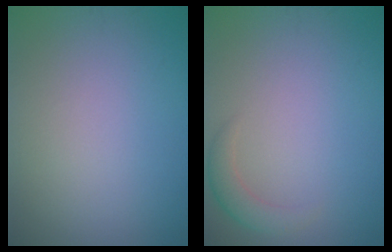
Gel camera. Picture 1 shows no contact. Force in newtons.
{"total": 1.8, "press": 1.8, "slide": 0.1}